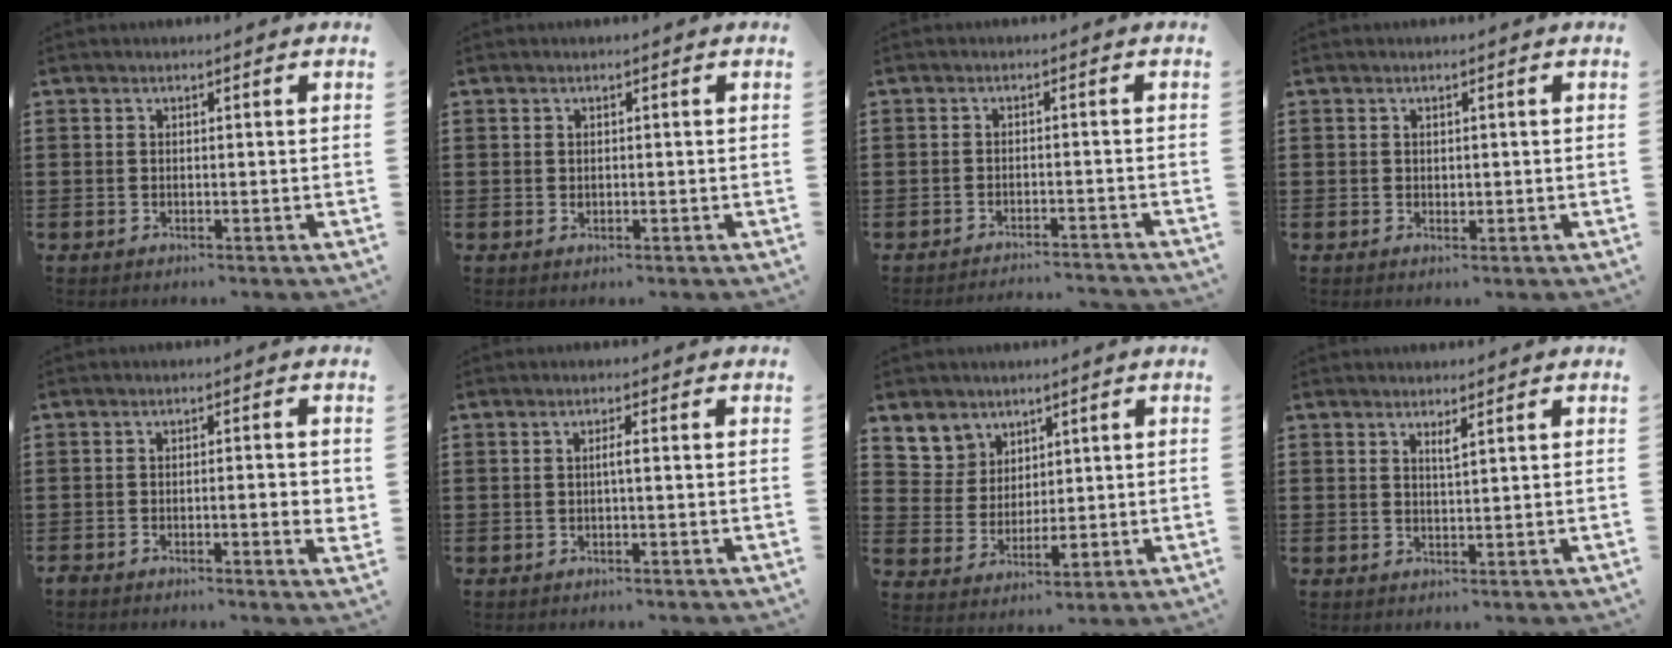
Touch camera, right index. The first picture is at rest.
{"total": 0.5, "force": [0.1, 0.4, 0.3], "torque": [-0.007, 0.002, 0.003]}
{"total": 2.2, "force": [-2.2, -0.1, -0.1], "torque": [-0.004, 0.002, -0.048]}
{"total": 0.7, "force": [0.2, 0.6, 0.4], "torque": [-0.009, 0.003, 0.004]}
{"total": 3.2, "force": [-1.3, 0.5, 2.9], "torque": [-0.045, -0.002, -0.023]}
{"total": 1.4, "force": [-0.2, 0.0, 1.4], "torque": [-0.026, -0.001, -0.005]}
{"total": 6.0, "force": [3.4, 4.9, 0.5], "torque": [-0.034, 0.004, 0.065]}
{"total": 1.3, "force": [1.0, 0.0, 0.9], "torque": [-0.020, -0.002, 0.017]}